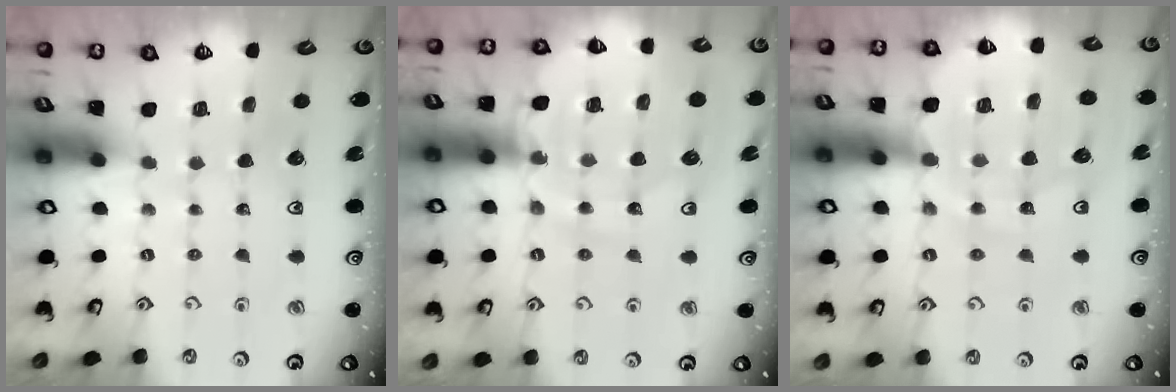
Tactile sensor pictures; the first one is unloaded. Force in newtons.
{"total": 16.0, "press": 15.7, "slide": 2.8}
{"total": 12.3, "press": 12.2, "slide": 1.7}